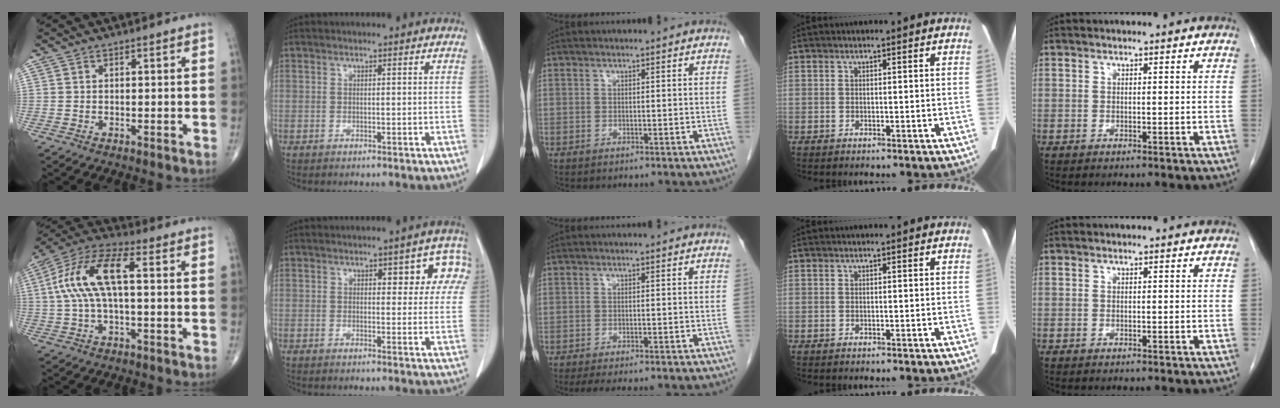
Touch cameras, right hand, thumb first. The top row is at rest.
{"thumb": {"total": 12.8, "force": [1.2, 4.9, 11.8], "torque": [-0.258, 0.040, 0.018]}, "index": {"total": 6.5, "force": [2.9, 3.2, 4.8], "torque": [-0.034, 0.016, 0.028]}, "middle": {"total": 10.3, "force": [-8.9, 1.8, 4.8], "torque": [-0.058, -0.011, -0.111]}}